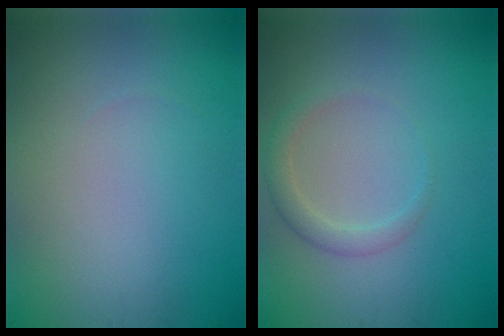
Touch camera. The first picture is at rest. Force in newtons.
{"total": 1.9, "press": 1.9, "slide": 0.2}